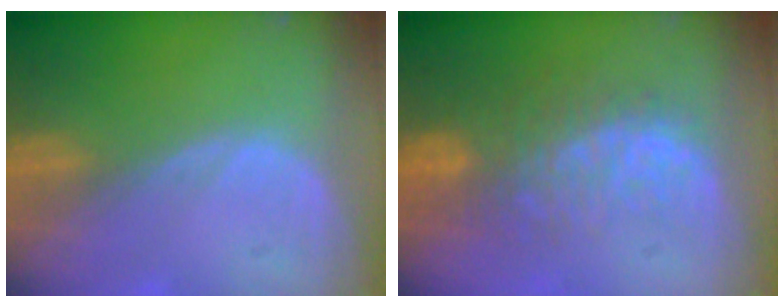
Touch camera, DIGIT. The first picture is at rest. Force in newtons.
{"total": 10.0, "press": 8.5, "slide": 5.4}